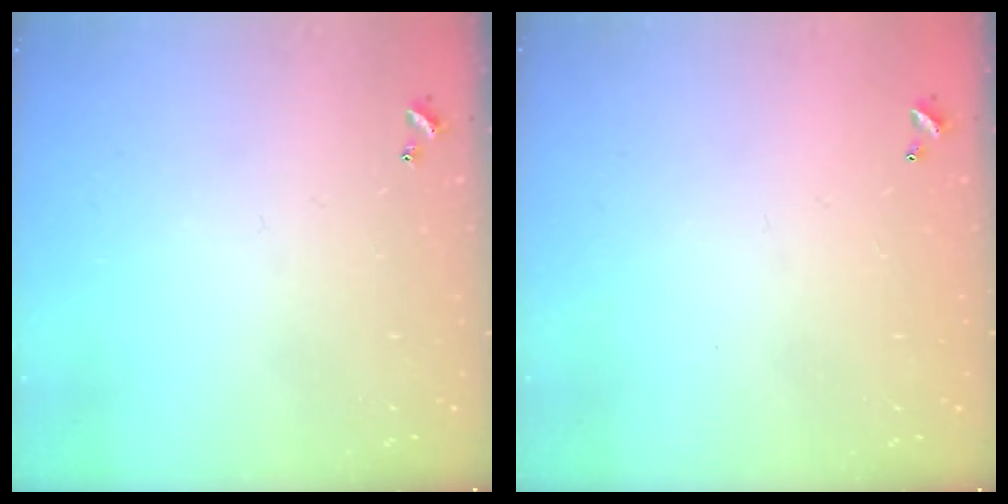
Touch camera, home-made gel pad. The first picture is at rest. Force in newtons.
{"total": 2.8, "press": 2.8, "slide": 0.1}